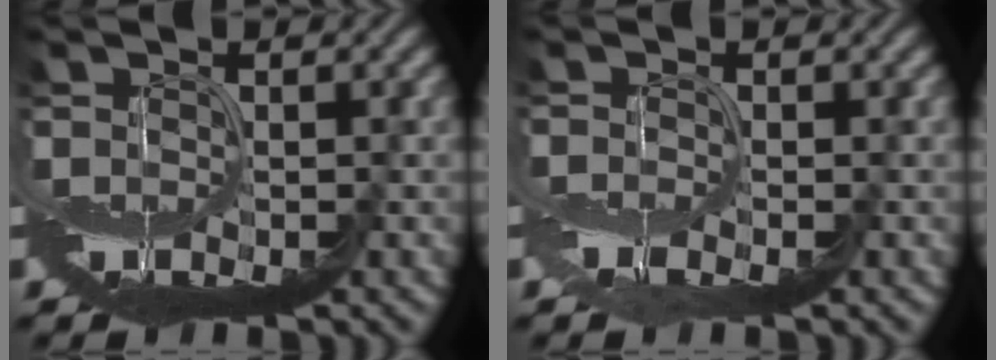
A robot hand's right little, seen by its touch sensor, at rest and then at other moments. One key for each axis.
{"total": 1.0, "fx": -0.4, "fy": -0.5, "fz": -0.7, "tx": 0.014, "ty": 0.002, "tz": -0.010}